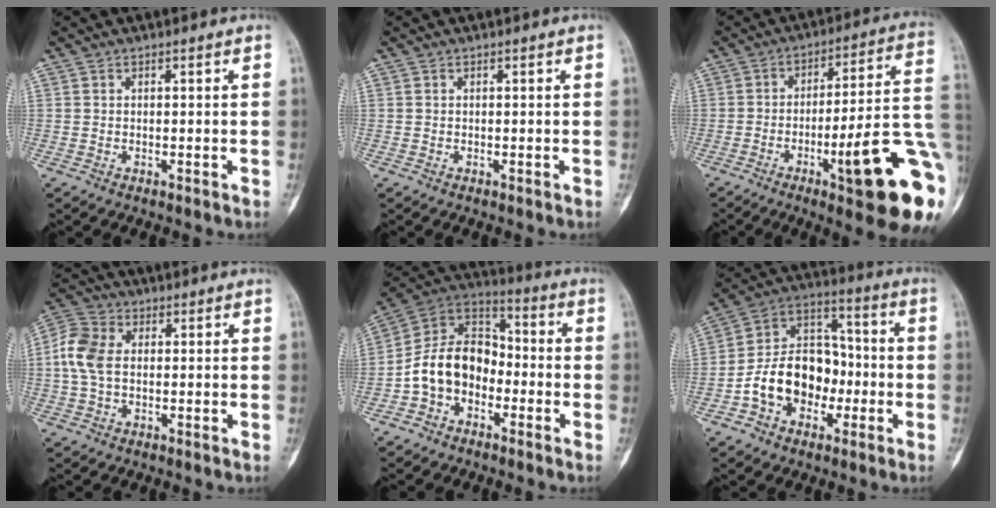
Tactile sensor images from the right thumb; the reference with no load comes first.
{"total": 0.0}
{"total": 23.0, "force": [-7.1, 3.7, 21.5], "torque": [-0.241, 0.023, -0.095]}
{"total": 8.0, "force": [0.4, 5.4, 5.9], "torque": [-0.131, 0.020, 0.001]}
{"total": 13.4, "force": [-3.8, 9.9, 8.2], "torque": [-0.125, 0.063, -0.081]}
{"total": 15.5, "force": [-4.0, 11.5, 9.6], "torque": [-0.123, 0.055, -0.072]}